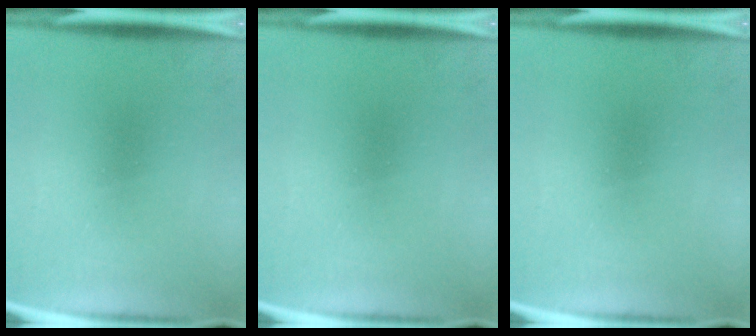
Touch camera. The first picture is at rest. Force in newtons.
{"total": 0.0}
{"total": 0.0}